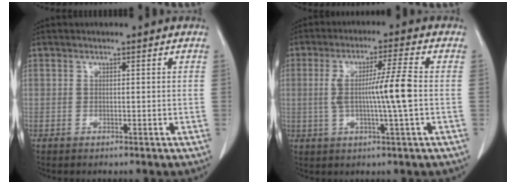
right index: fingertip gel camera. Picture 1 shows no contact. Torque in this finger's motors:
{"motor_torque": [1.19, 0.11, 0.51, 0.19]}